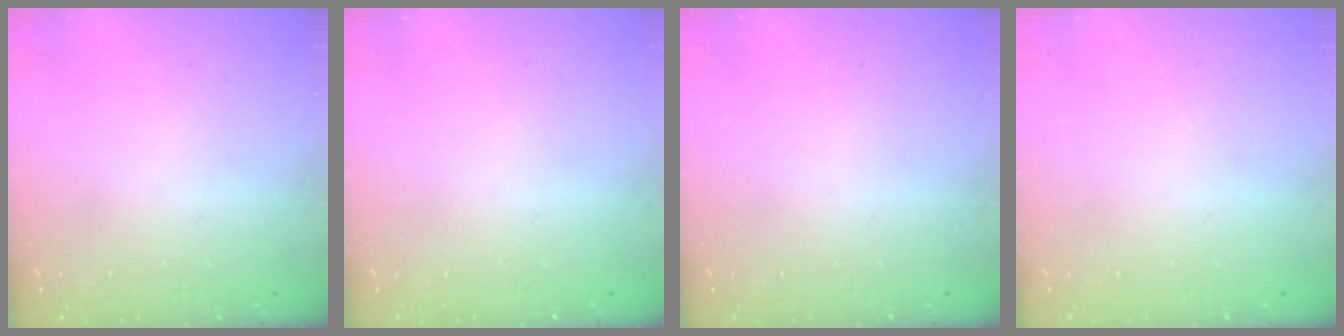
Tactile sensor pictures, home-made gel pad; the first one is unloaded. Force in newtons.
{"total": 0.0}
{"total": 0.0}
{"total": 0.0}